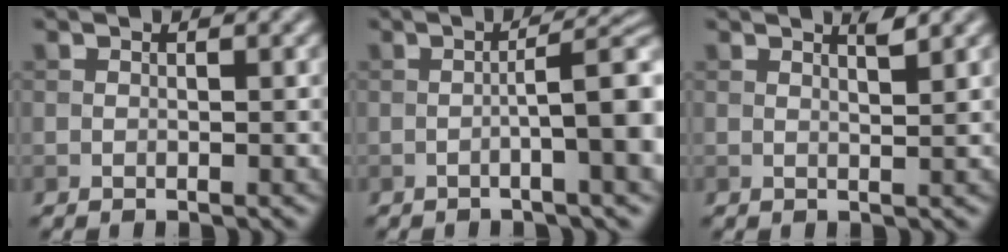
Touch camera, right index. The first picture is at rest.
{"total": 7.1, "force": [-1.1, 1.3, 6.9], "torque": [-0.093, 0.012, -0.022]}
{"total": 1.4, "force": [1.1, 0.2, 0.9], "torque": [-0.010, 0.002, 0.016]}